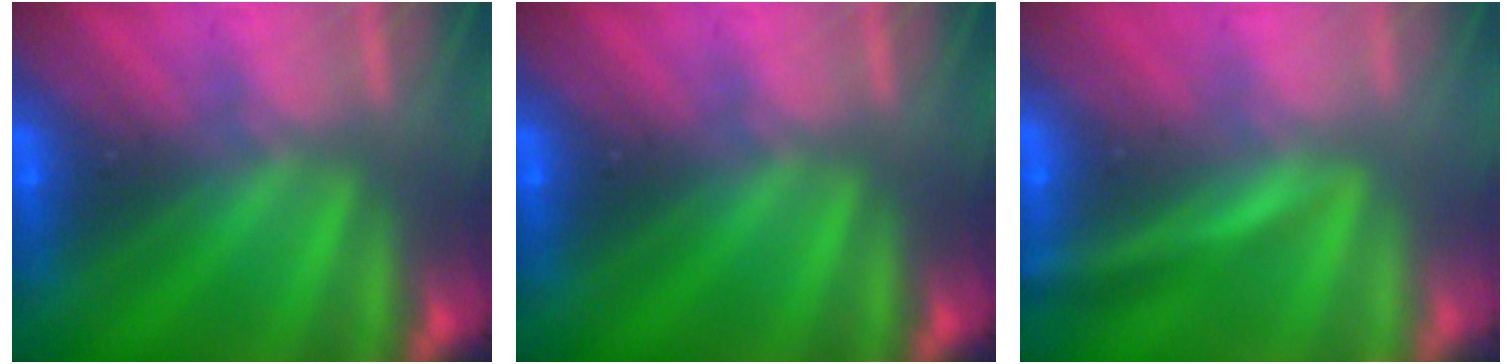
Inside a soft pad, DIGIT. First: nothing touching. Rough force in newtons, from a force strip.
{"total": 0.0}
{"total": 2.8}